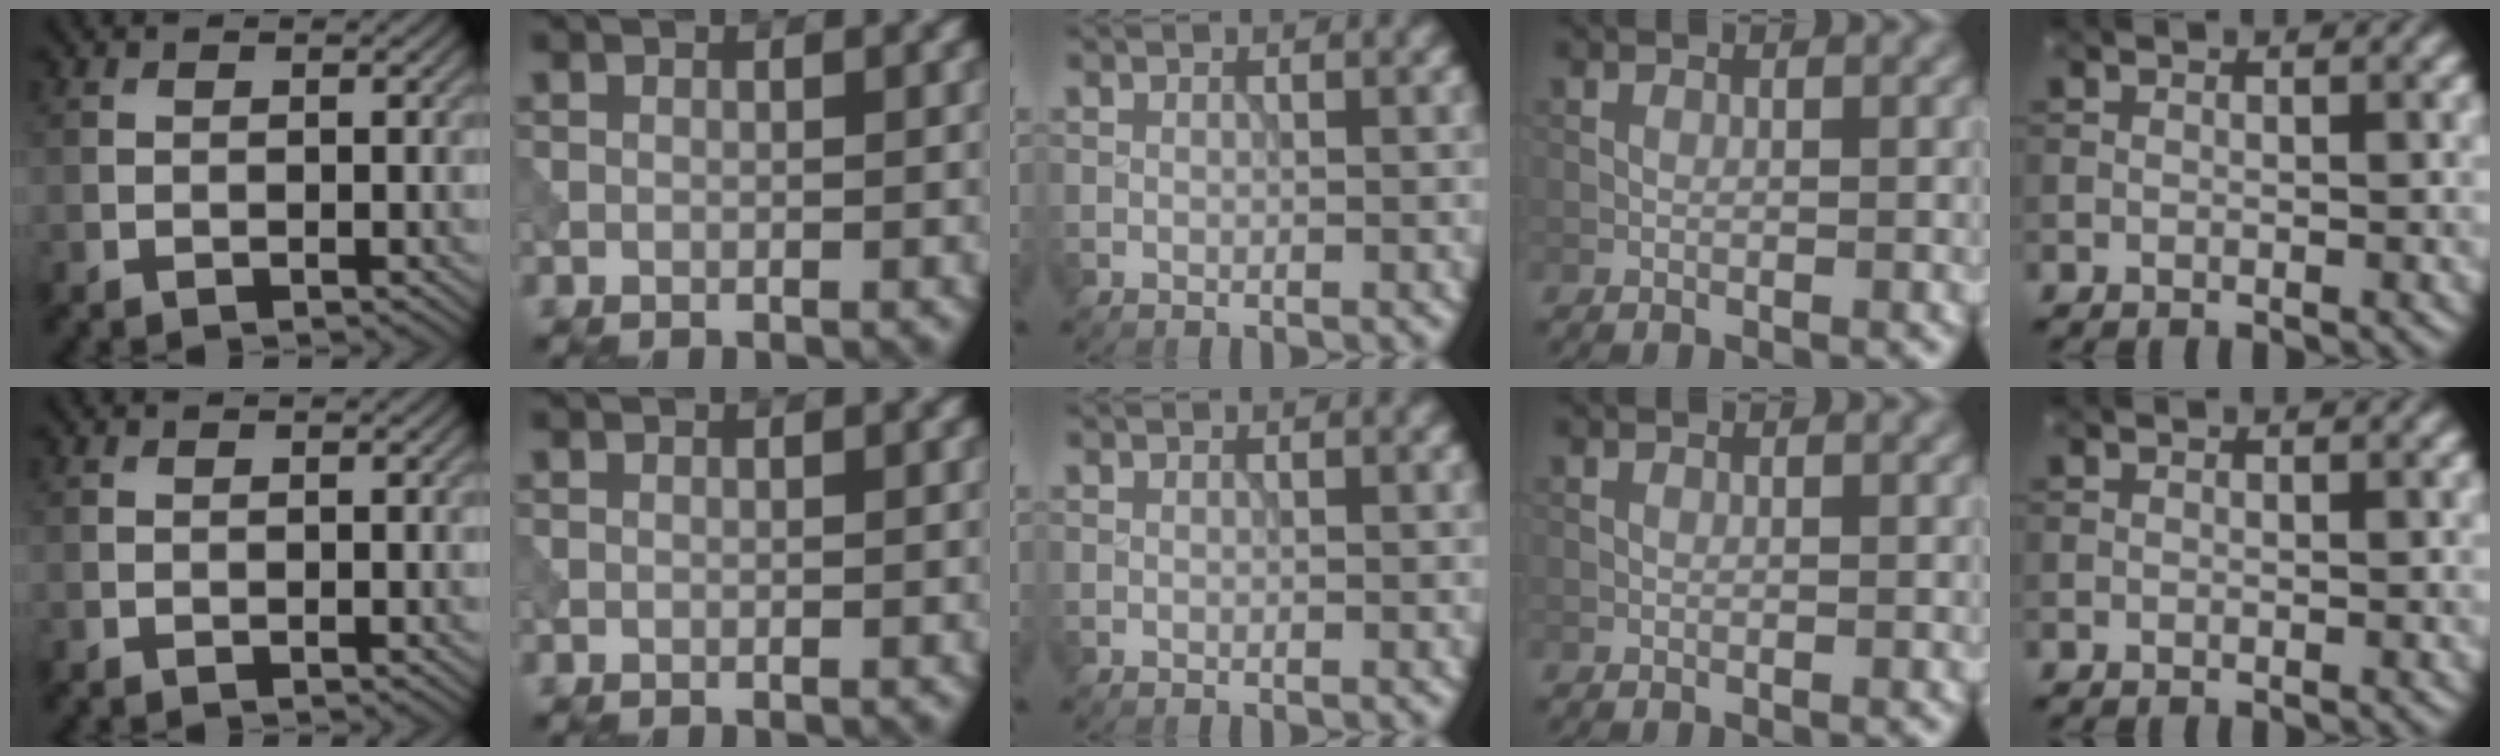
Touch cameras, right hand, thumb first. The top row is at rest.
{}